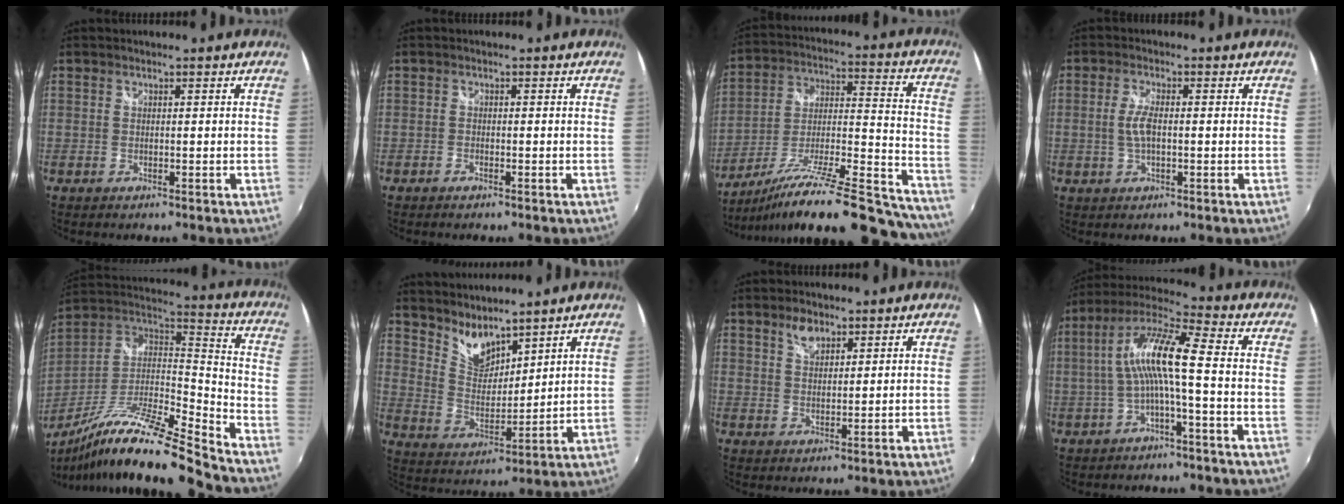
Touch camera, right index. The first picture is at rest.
{"total": 0.9, "force": [-0.8, 0.4, 0.3], "torque": [-0.009, -0.002, -0.017]}
{"total": 29.7, "force": [-24.0, 5.7, 16.5], "torque": [-0.220, -0.023, -0.355]}
{"total": 3.9, "force": [-0.3, 1.5, 3.6], "torque": [-0.075, 0.000, -0.004]}
{"total": 21.6, "force": [-15.3, 2.0, 15.1], "torque": [-0.268, -0.029, -0.277]}
{"total": 8.3, "force": [7.1, 2.8, 3.1], "torque": [-0.051, -0.005, 0.142]}
{"total": 3.8, "force": [2.5, 2.0, 2.0], "torque": [-0.032, 0.006, 0.045]}
{"total": 10.7, "force": [-1.4, 1.0, 10.5], "torque": [-0.215, 0.019, -0.026]}